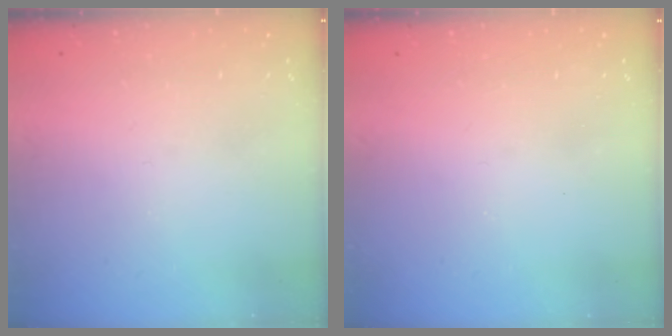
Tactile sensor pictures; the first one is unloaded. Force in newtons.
{"total": 2.5, "press": 2.4, "slide": 0.4}